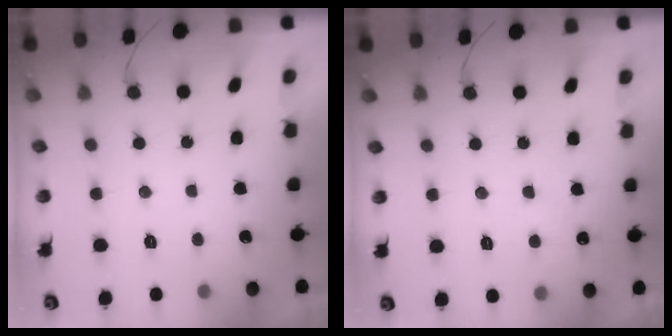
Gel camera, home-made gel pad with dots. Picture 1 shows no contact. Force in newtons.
{"total": 3.9, "press": 3.9, "slide": 0.2}